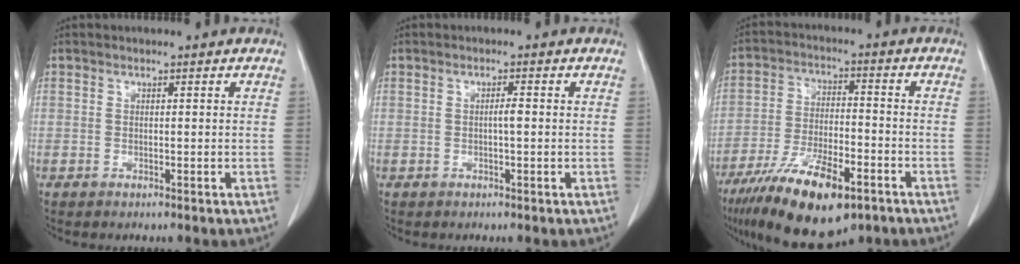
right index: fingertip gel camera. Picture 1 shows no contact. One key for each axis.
{"total": 1.2, "fx": -0.1, "fy": 0.1, "fz": 1.2, "tx": -0.022, "ty": 0.002, "tz": -0.002}
{"total": 15.9, "fx": -9.9, "fy": 4.8, "fz": 11.4, "tx": -0.215, "ty": -0.023, "tz": -0.167}